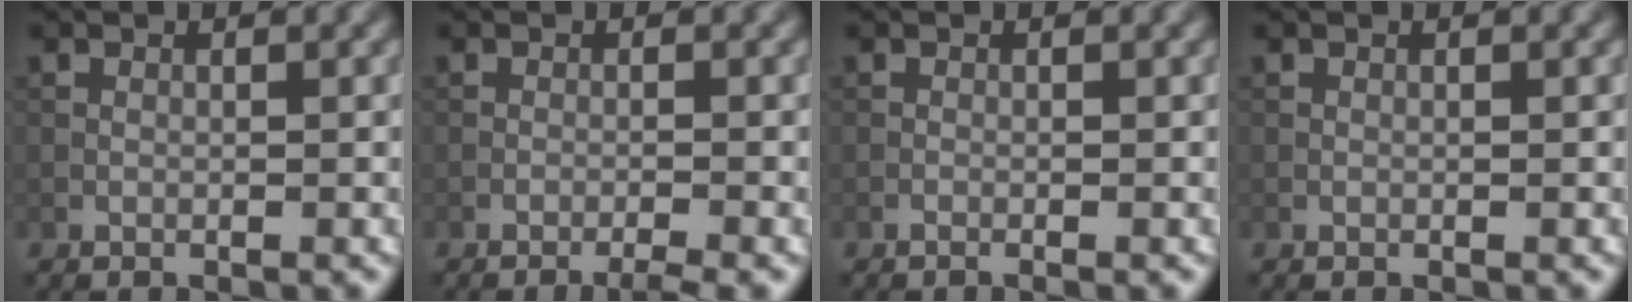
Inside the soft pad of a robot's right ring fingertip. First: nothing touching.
{"total": 1.3, "force": [-0.9, 0.0, 0.8], "torque": [-0.014, 0.002, -0.020]}
{"total": 0.0}
{"total": 0.0}